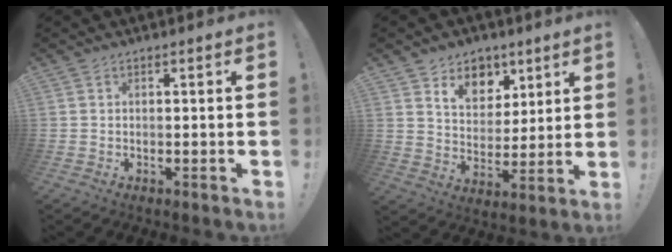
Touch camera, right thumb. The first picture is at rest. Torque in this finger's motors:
{"motor_torque": [1.05, 1.70, 0.05, 0.03, 0.01]}